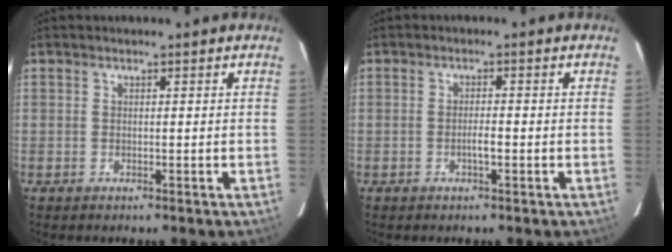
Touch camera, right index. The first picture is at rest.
{"total": 1.8, "force": [-0.7, 0.2, 1.7], "torque": [-0.030, 0.001, -0.013]}